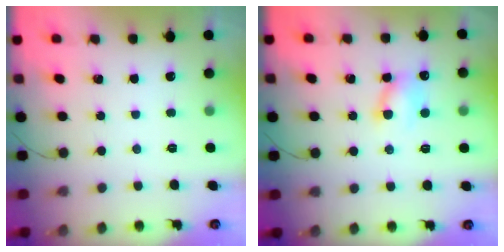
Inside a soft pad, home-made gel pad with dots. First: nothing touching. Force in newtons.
{"total": 6.5, "press": 6.4, "slide": 0.9}